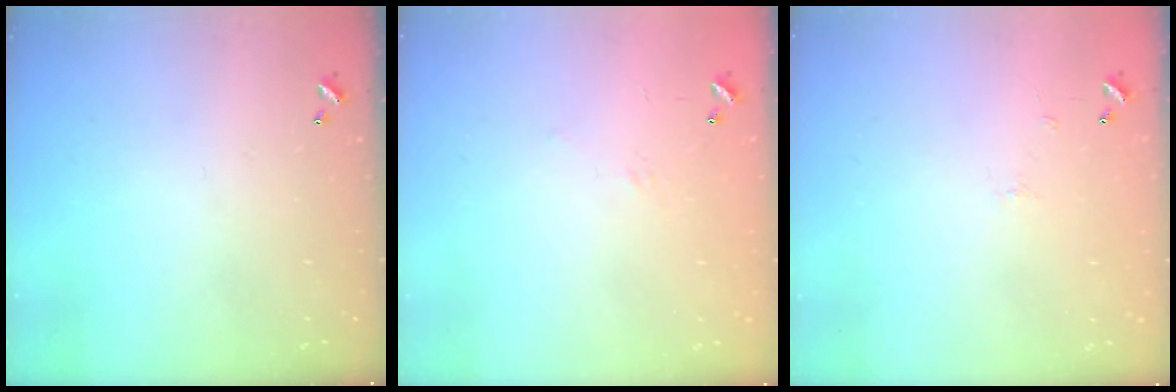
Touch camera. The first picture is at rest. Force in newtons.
{"total": 6.1, "press": 6.0, "slide": 0.9}
{"total": 5.4, "press": 5.3, "slide": 0.6}